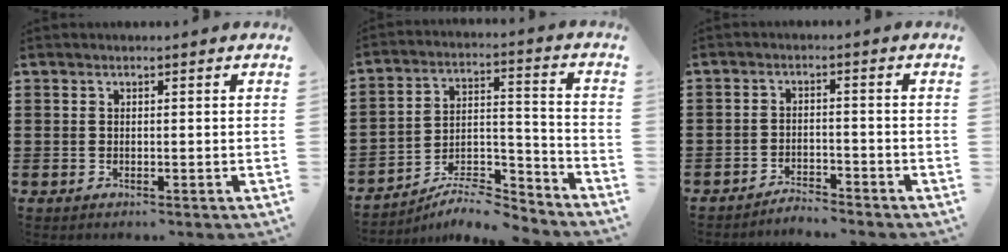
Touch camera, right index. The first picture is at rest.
{"total": 8.4, "force": [-7.7, 1.5, 2.8], "torque": [-0.036, 0.018, -0.148]}
{"total": 2.7, "force": [-2.7, 0.0, -0.2], "torque": [-0.006, 0.001, -0.059]}